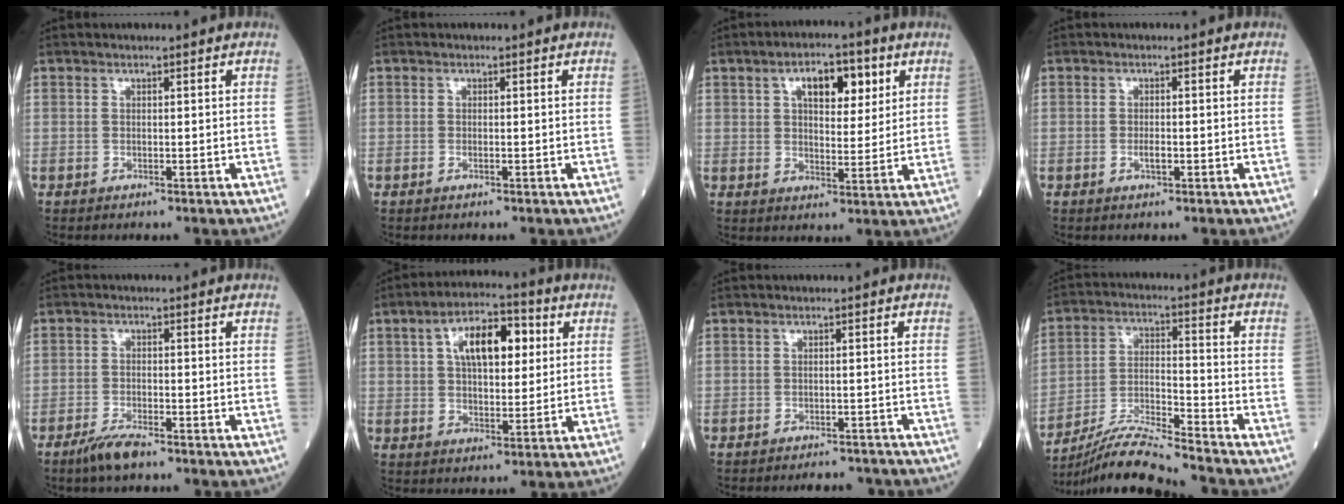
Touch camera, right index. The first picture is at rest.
{"total": 0.6, "force": [-0.2, 0.1, 0.5], "torque": [-0.013, -0.001, -0.004]}
{"total": 8.0, "force": [3.5, 3.5, 6.3], "torque": [-0.095, 0.011, 0.055]}
{"total": 1.5, "force": [-0.5, 0.4, 1.3], "torque": [-0.021, 0.001, -0.008]}
{"total": 4.0, "force": [-3.0, 0.7, 2.5], "torque": [-0.056, -0.005, -0.057]}
{"total": 10.8, "force": [3.4, 4.9, 9.0], "torque": [-0.152, 0.028, 0.054]}
{"total": 5.5, "force": [-5.3, 1.2, 1.2], "torque": [-0.010, -0.005, -0.061]}
{"total": 12.1, "force": [-11.2, -1.0, 4.4], "torque": [-0.083, -0.005, -0.207]}